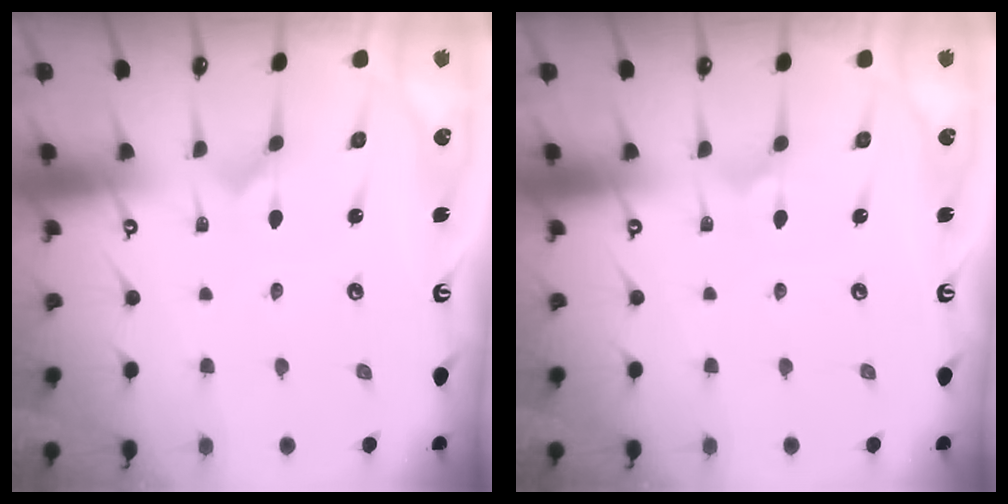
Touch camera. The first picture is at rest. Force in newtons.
{"total": 1.1, "press": 1.0, "slide": 0.2}